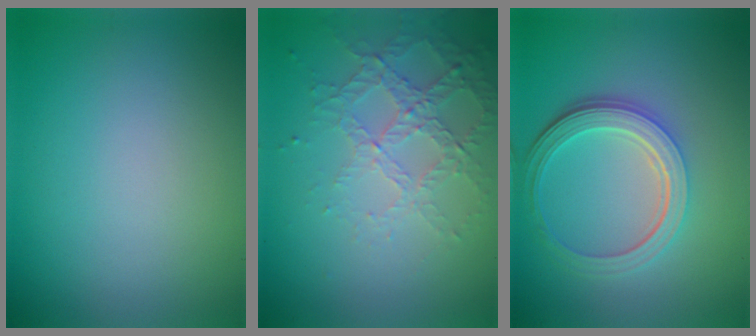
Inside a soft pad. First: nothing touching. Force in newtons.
{"total": 4.4, "press": 3.1, "slide": 3.2}
{"total": 5.2, "press": 3.8, "slide": 3.5}